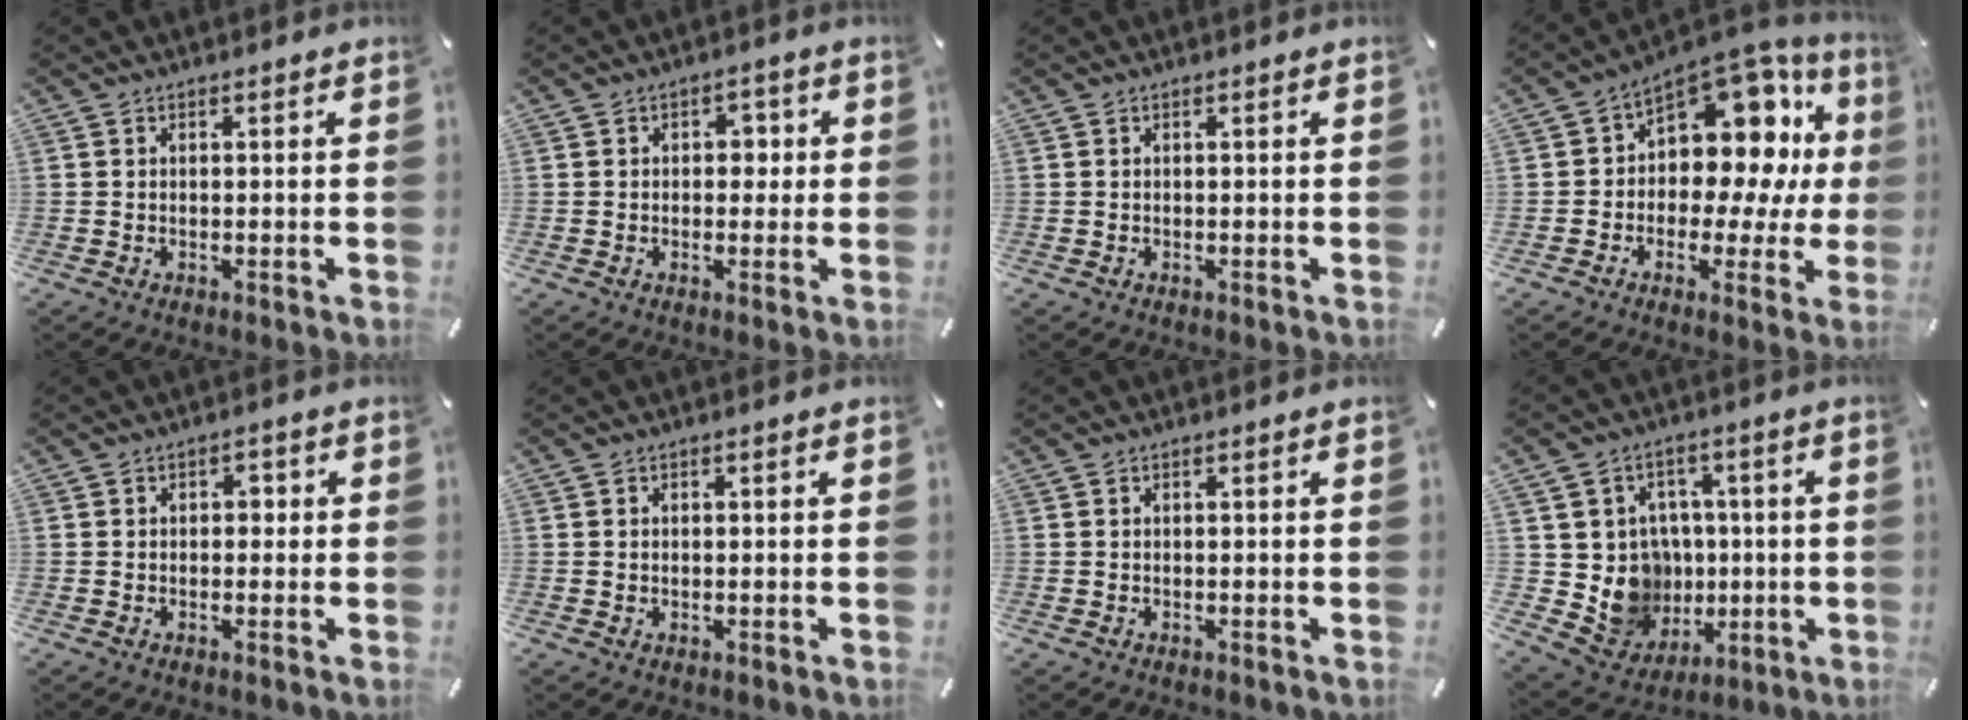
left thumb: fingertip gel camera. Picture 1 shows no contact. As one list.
[{"total": 3.2, "force": [-0.1, 2.4, 2.1], "torque": [-0.018, 0.002, -0.012]}, {"total": 0.0}, {"total": 14.2, "force": [5.5, 10.0, 8.5], "torque": [-0.100, -0.065, 0.096]}, {"total": 1.9, "force": [-0.2, 1.5, 1.2], "torque": [-0.017, 0.006, -0.011]}, {"total": 0.6, "force": [0.1, 0.6, 0.1], "torque": [-0.002, 0.005, 0.000]}, {"total": 0.0}, {"total": 12.4, "force": [-0.3, 12.1, 2.9], "torque": [-0.053, -0.007, 0.021]}]